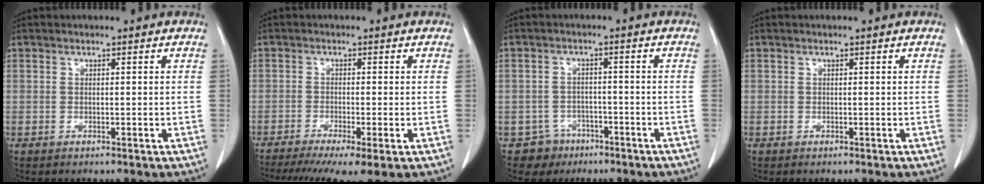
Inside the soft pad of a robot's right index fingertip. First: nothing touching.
{"total": 9.6, "force": [-6.6, 1.1, 6.8], "torque": [-0.104, -0.016, -0.106]}
{"total": 4.3, "force": [-2.5, 3.5, -0.4], "torque": [0.011, 0.016, -0.035]}
{"total": 0.0}